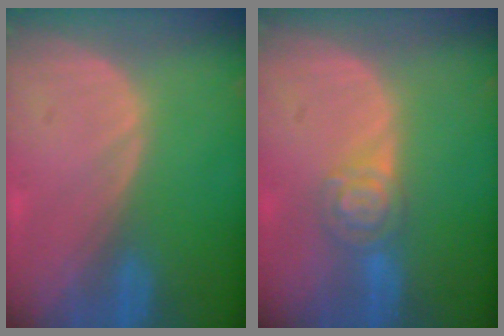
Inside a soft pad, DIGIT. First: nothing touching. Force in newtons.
{"total": 5.1, "press": 4.5, "slide": 2.5}